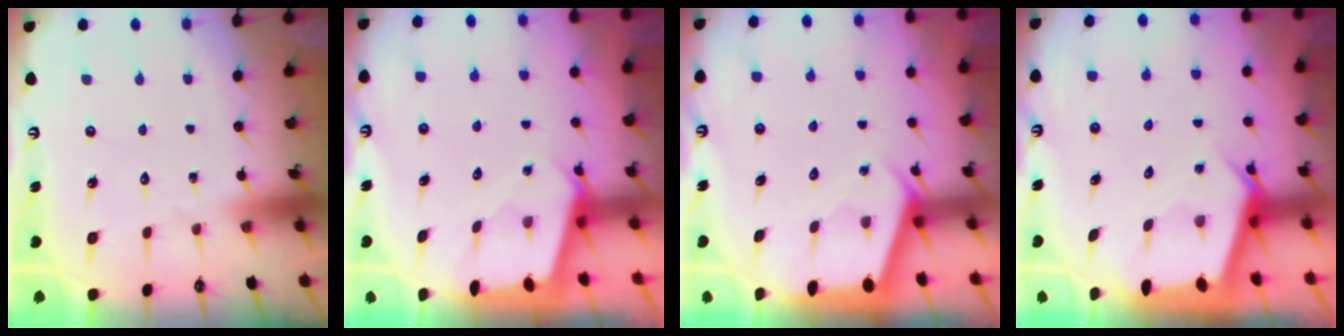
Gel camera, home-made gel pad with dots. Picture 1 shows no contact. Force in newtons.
{"total": 2.4, "press": 2.4, "slide": 0.3}
{"total": 2.2, "press": 2.2, "slide": 0.3}
{"total": 4.1, "press": 4.1, "slide": 0.4}